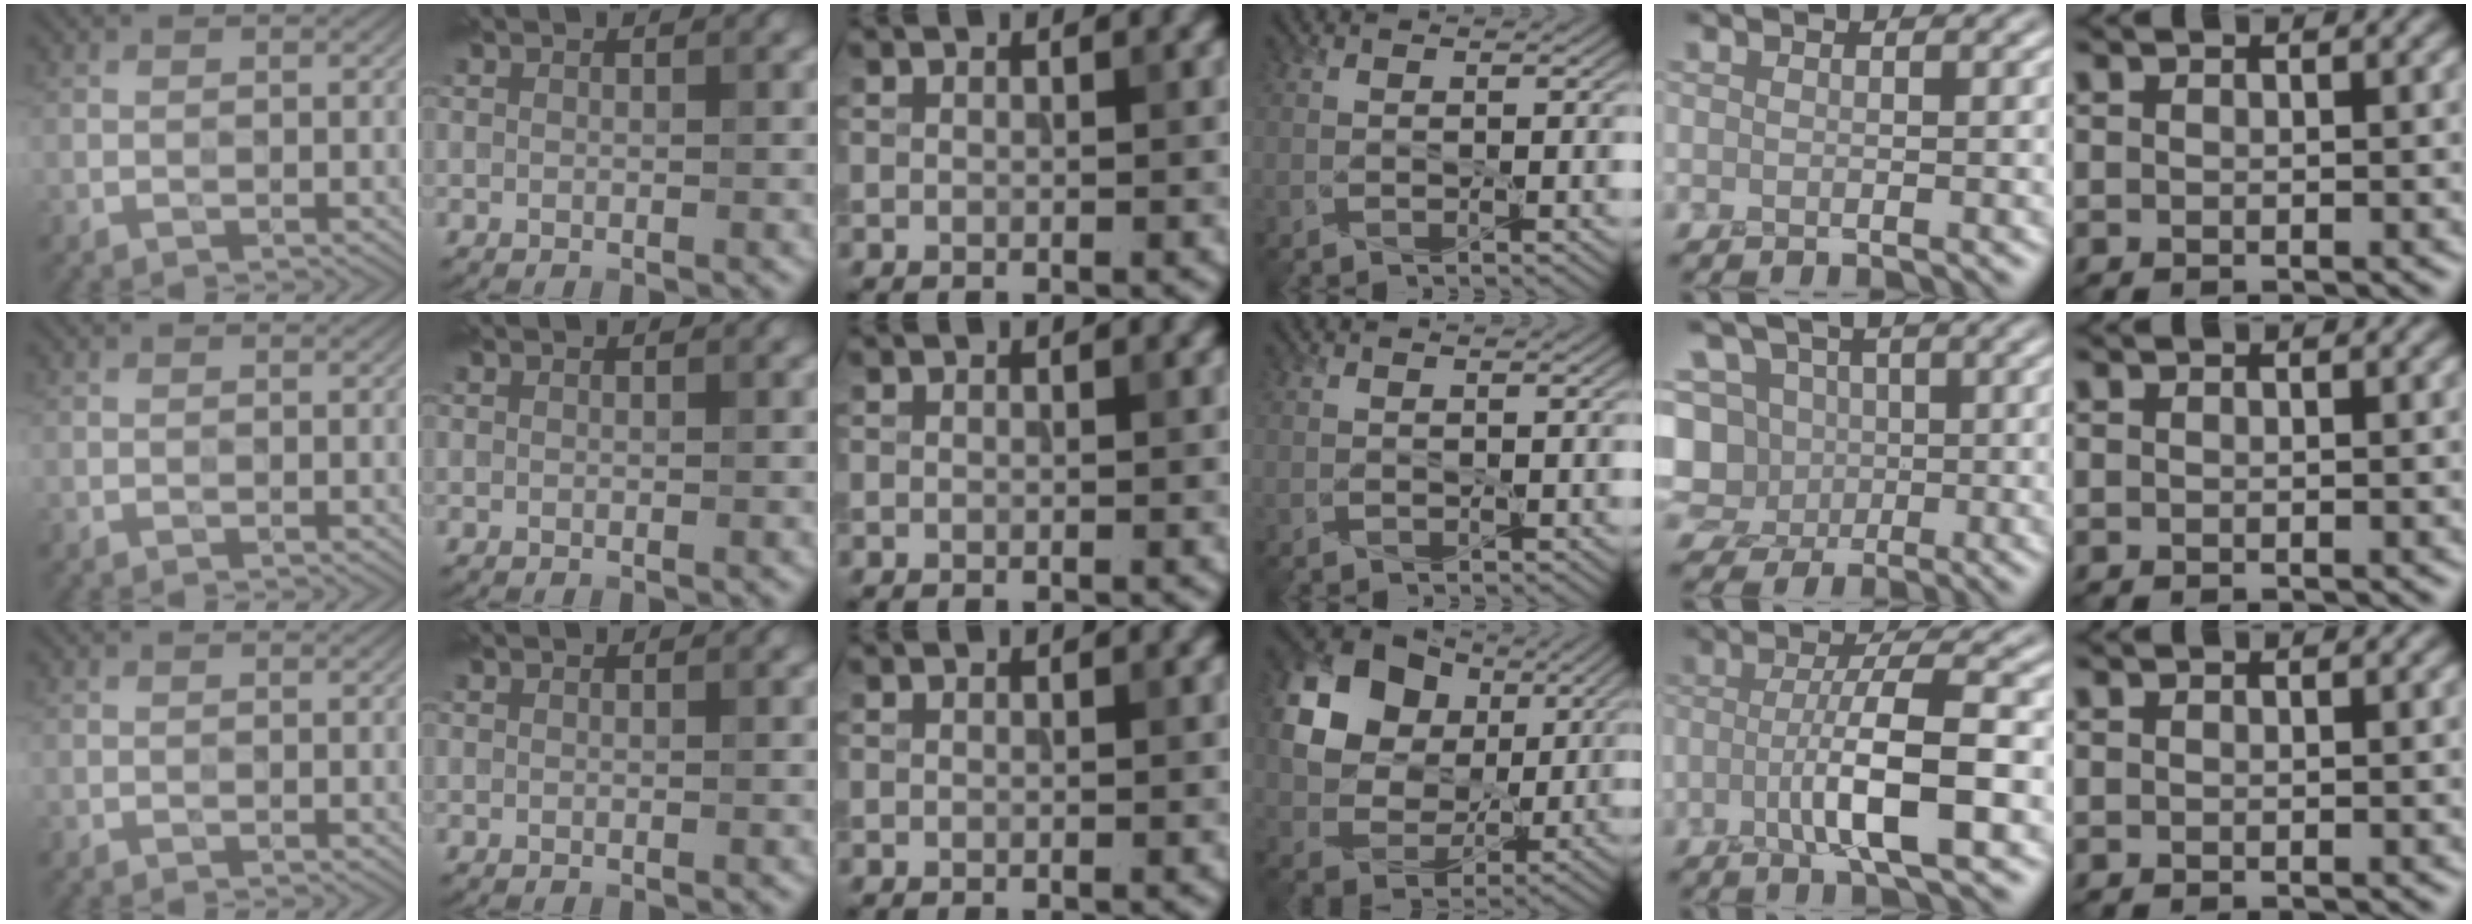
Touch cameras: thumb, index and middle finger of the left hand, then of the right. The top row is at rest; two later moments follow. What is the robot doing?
{"motion": "peel", "object": "bandage"}